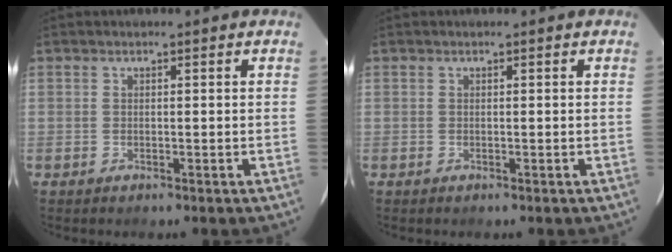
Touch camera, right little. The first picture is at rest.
{"total": 0.0}